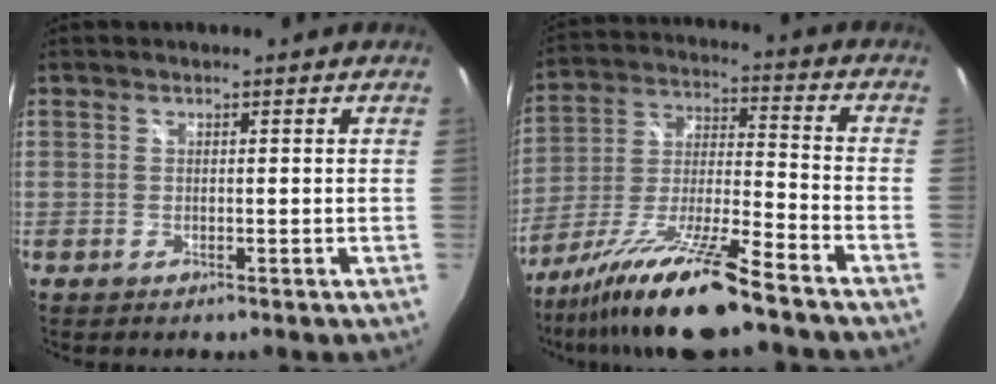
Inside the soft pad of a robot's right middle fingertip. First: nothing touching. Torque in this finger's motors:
{"motor_torque": [1.11, -1.02, 0.43, 0.21]}